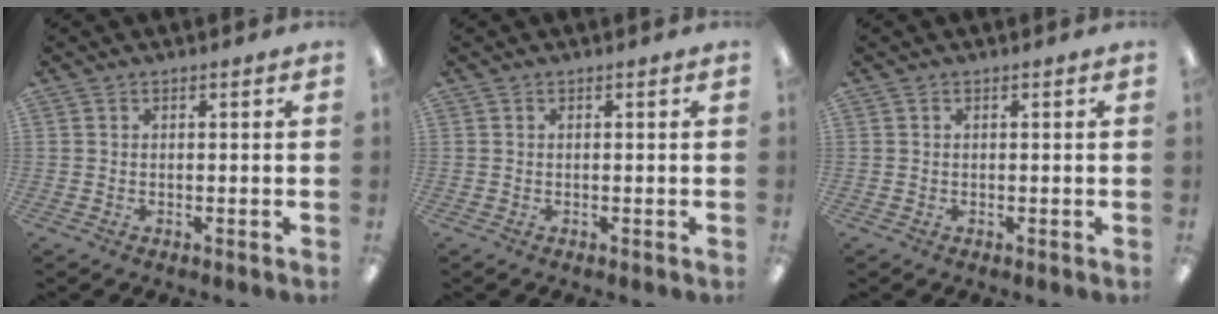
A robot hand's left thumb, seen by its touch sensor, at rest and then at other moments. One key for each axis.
{"total": 0.0}
{"total": 0.0}